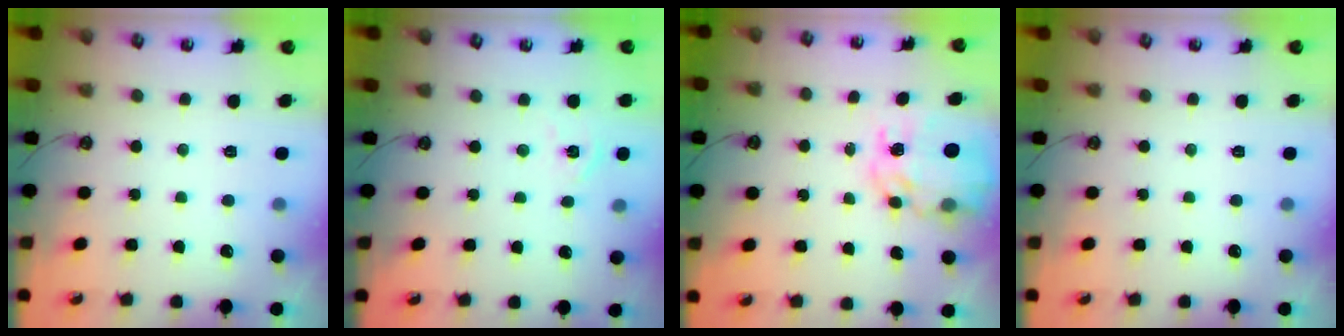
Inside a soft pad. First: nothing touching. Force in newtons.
{"total": 4.4, "press": 4.3, "slide": 0.6}
{"total": 10.3, "press": 10.3, "slide": 1.0}
{"total": 0.0}